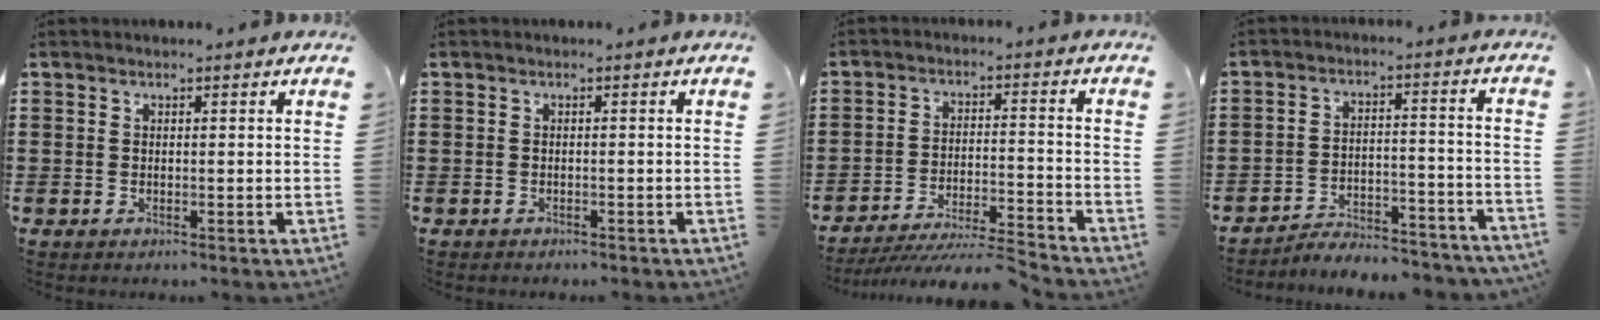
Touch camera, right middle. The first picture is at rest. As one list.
[{"total": 0.0}, {"total": 6.0, "force": [-5.4, -0.2, 2.5], "torque": [-0.047, -0.012, -0.105]}, {"total": 4.4, "force": [-4.2, 0.4, 0.9], "torque": [-0.017, 0.007, -0.087]}]